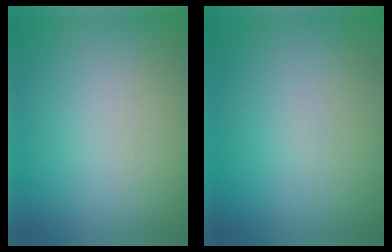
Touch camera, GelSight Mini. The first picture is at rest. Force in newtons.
{"total": 0.0}